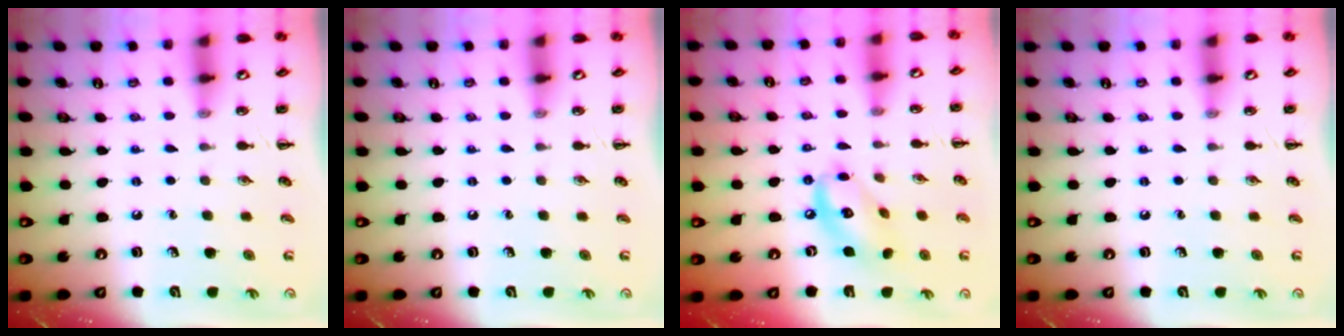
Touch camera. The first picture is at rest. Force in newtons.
{"total": 0.0}
{"total": 10.6, "press": 10.4, "slide": 1.7}
{"total": 0.0}